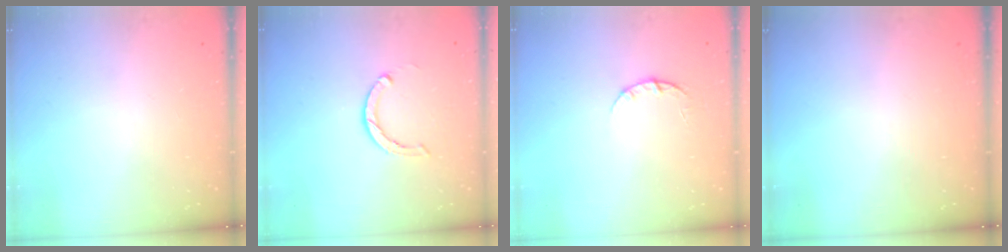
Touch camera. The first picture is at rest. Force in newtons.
{"total": 3.5, "press": 3.4, "slide": 0.5}
{"total": 2.3, "press": 2.3, "slide": 0.3}
{"total": 0.0}